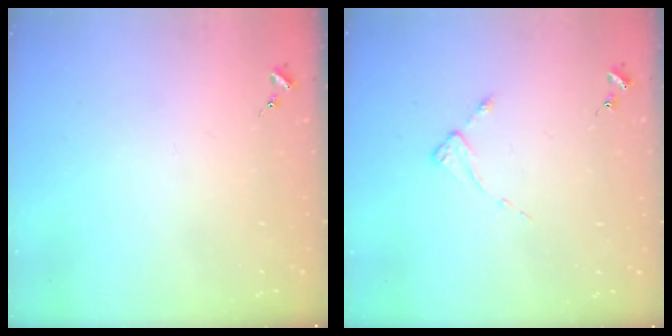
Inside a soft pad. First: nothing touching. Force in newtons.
{"total": 2.1, "press": 2.0, "slide": 0.4}